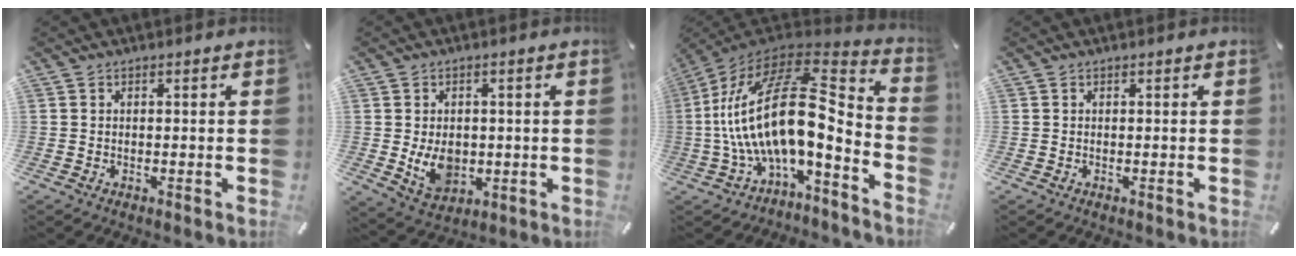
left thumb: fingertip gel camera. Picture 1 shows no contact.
{"total": 7.7, "force": [-0.7, 6.2, 4.6], "torque": [-0.085, -0.002, -0.012]}
{"total": 21.1, "force": [0.1, 9.6, 18.7], "torque": [-0.373, -0.034, -0.006]}
{"total": 0.0}